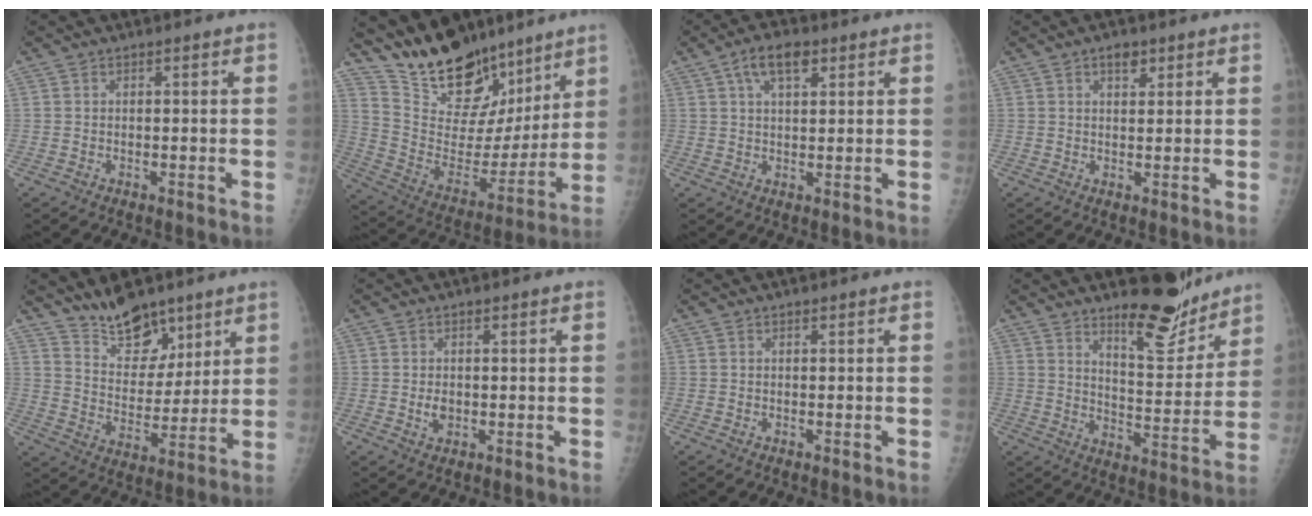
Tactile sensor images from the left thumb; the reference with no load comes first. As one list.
[{"total": 22.6, "force": [17.7, 10.4, 9.5], "torque": [-0.109, -0.091, 0.295]}, {"total": 6.3, "force": [3.1, 2.9, 4.6], "torque": [-0.073, 0.001, 0.052]}, {"total": 2.7, "force": [1.6, 1.5, 1.6], "torque": [-0.013, -0.007, 0.025]}, {"total": 11.7, "force": [9.2, 5.8, 4.4], "torque": [-0.036, -0.070, 0.167]}, {"total": 2.0, "force": [0.0, 1.5, 1.4], "torque": [-0.017, -0.002, 0.005]}, {"total": 0.0}, {"total": 11.9, "force": [9.8, 3.6, 5.8], "torque": [-0.049, -0.086, 0.156]}]